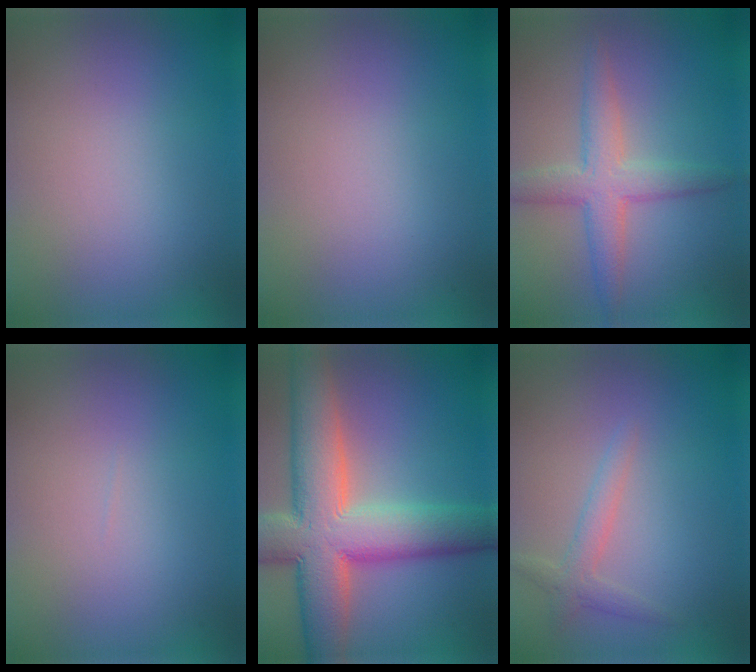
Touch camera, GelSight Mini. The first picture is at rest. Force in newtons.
{"total": 0.0}
{"total": 4.1, "press": 4.1, "slide": 0.1}
{"total": 0.0}
{"total": 12.0, "press": 12.0, "slide": 1.1}
{"total": 1.9, "press": 1.9, "slide": 0.1}